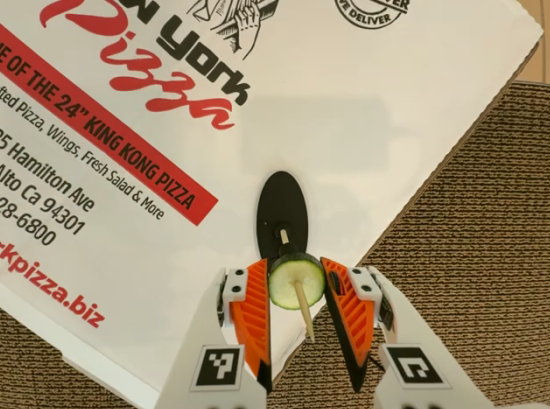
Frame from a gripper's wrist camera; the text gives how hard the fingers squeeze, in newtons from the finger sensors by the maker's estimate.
{"total": 9.0, "left": 9.2, "right": 8.8}